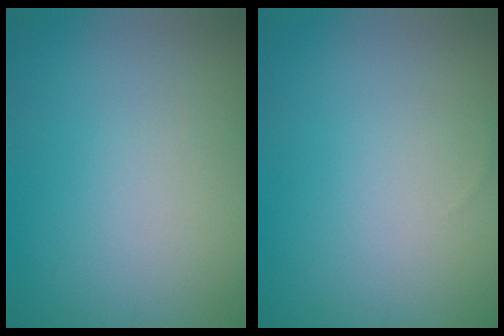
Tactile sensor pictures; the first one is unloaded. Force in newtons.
{"total": 0.0}